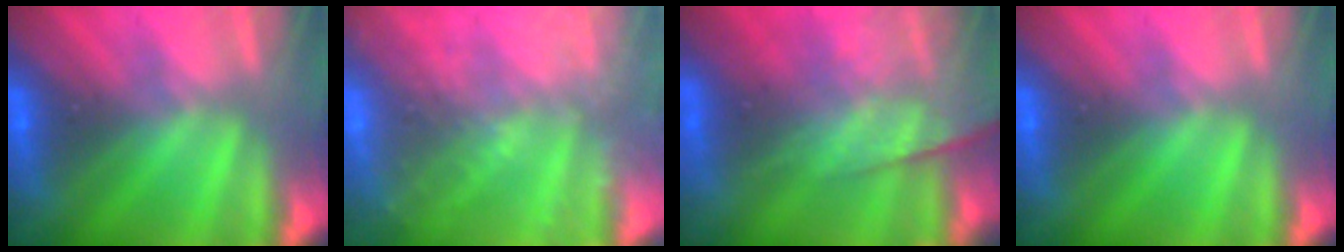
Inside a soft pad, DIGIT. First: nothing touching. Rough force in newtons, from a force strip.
{"total": 7.9}
{"total": 9.0}
{"total": 0.0}